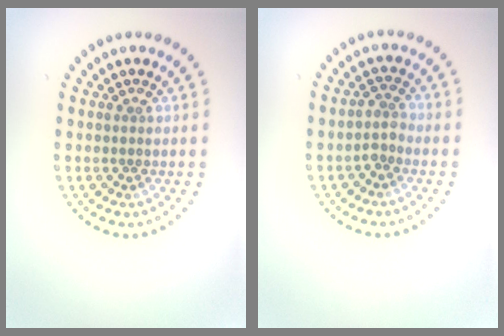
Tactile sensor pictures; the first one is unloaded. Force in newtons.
{"total": 1.6, "press": 1.3, "slide": 1.0}